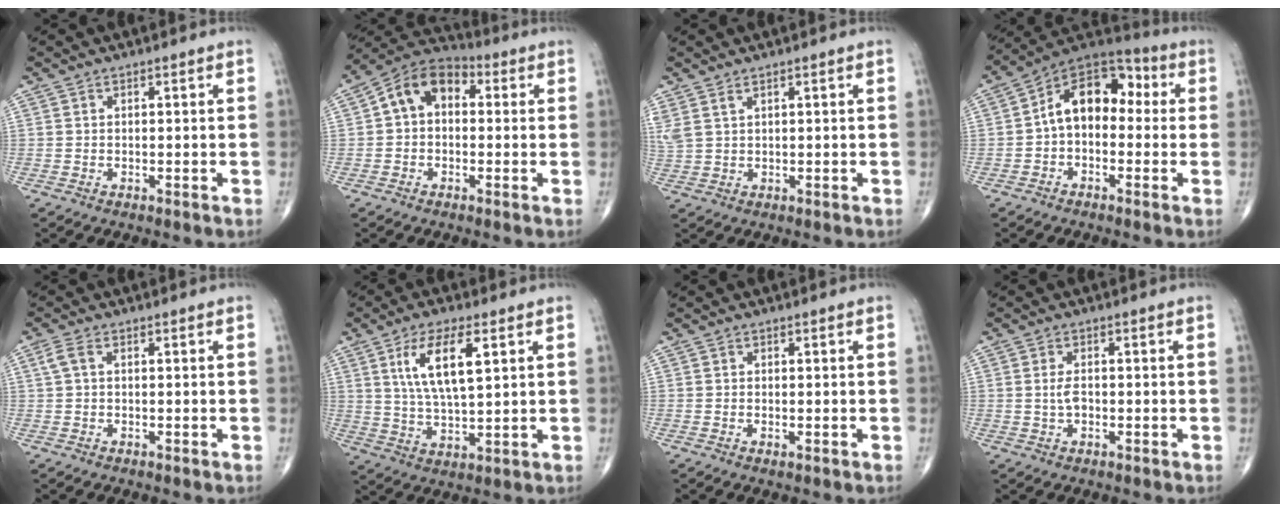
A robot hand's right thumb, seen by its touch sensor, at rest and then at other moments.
{"total": 9.7, "force": [1.0, 6.8, 6.7], "torque": [-0.094, 0.033, 0.000]}
{"total": 3.3, "force": [2.0, 1.3, 2.2], "torque": [-0.063, 0.006, 0.053]}
{"total": 12.8, "force": [0.3, 8.4, 9.6], "torque": [-0.117, 0.045, -0.016]}
{"total": 2.3, "force": [0.4, 1.2, 1.9], "torque": [-0.047, 0.012, 0.010]}
{"total": 10.8, "force": [3.8, 3.7, 9.3], "torque": [-0.177, -0.013, 0.078]}
{"total": 0.7, "force": [-0.2, 0.3, 0.6], "torque": [-0.011, -0.003, -0.004]}
{"total": 2.5, "force": [-0.2, 1.4, 2.1], "torque": [-0.042, 0.002, -0.004]}